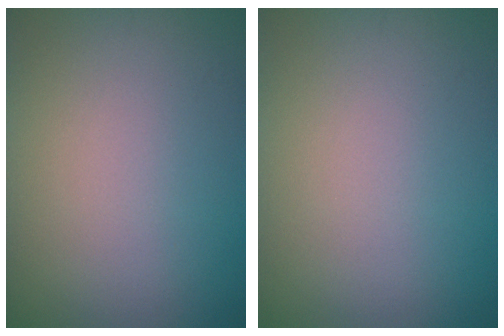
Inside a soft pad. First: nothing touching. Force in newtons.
{"total": 0.0}